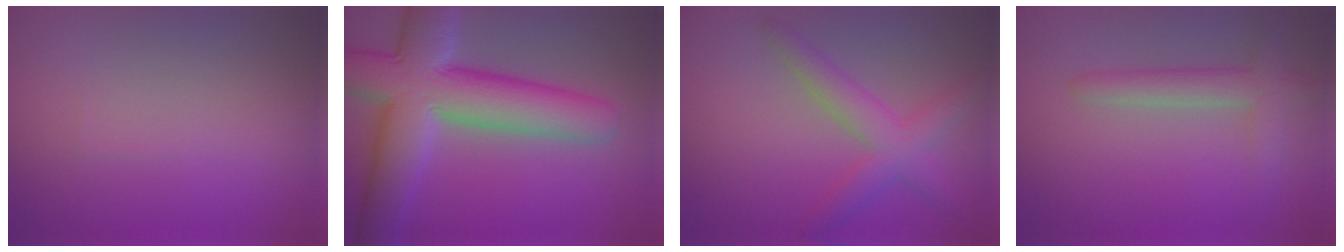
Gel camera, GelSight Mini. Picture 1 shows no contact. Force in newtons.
{"total": 11.8, "press": 11.8, "slide": 0.6}
{"total": 3.9, "press": 3.9, "slide": 0.2}
{"total": 3.3, "press": 3.3, "slide": 0.2}